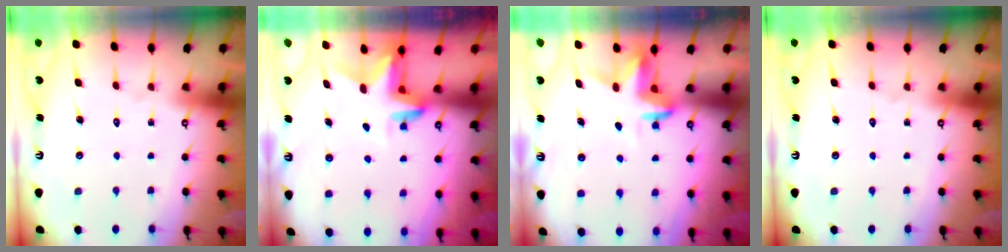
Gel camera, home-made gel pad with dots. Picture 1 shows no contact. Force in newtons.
{"total": 2.9, "press": 2.9, "slide": 0.2}
{"total": 3.6, "press": 3.6, "slide": 0.2}
{"total": 0.0}